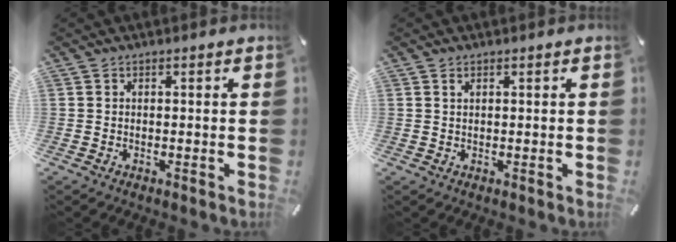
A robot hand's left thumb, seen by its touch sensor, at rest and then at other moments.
{"total": 0.9, "force": [0.5, 0.4, 0.6], "torque": [-0.012, 0.002, 0.009]}